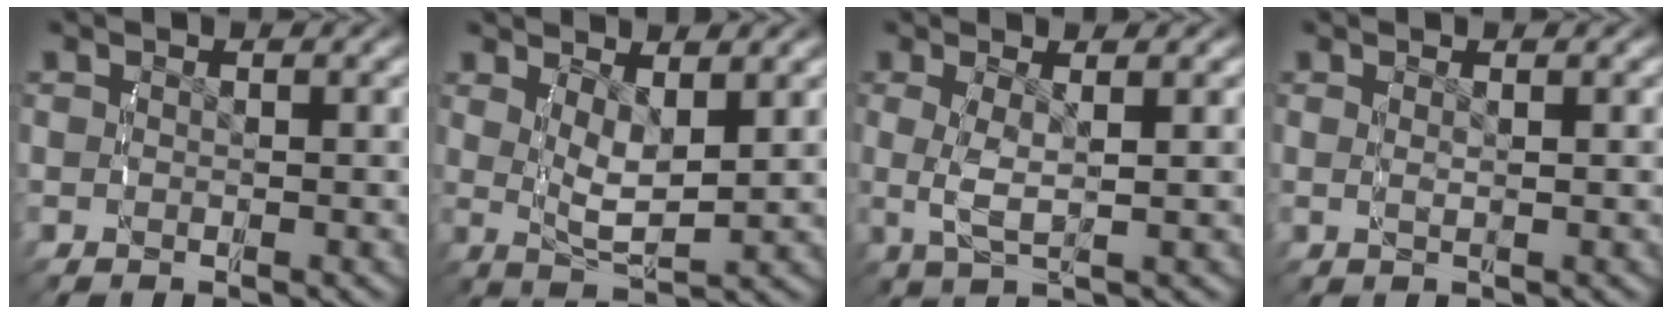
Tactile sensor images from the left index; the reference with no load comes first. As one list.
[{"total": 4.3, "force": [1.3, 1.4, 3.8], "torque": [-0.064, -0.016, 0.027]}, {"total": 3.8, "force": [0.5, 1.3, 3.5], "torque": [-0.088, -0.010, 0.016]}, {"total": 1.1, "force": [0.3, -0.4, 1.0], "torque": [-0.021, -0.007, 0.012]}]